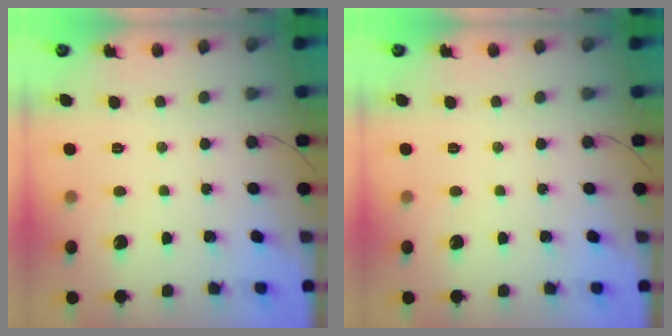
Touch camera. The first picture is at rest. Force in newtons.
{"total": 0.0}